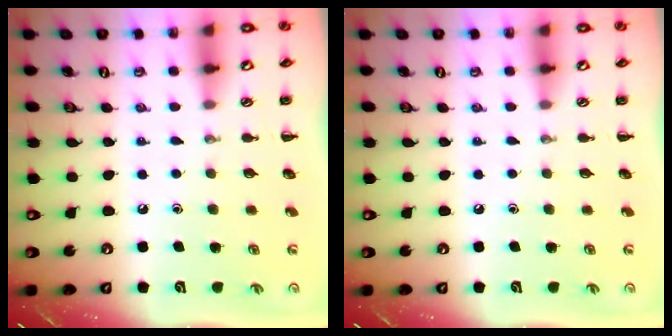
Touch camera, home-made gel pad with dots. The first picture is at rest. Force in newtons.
{"total": 0.0}